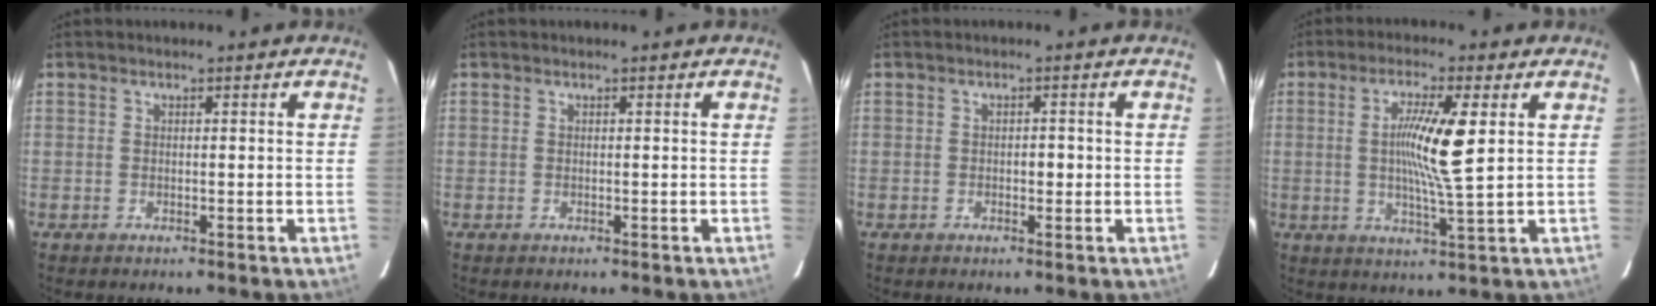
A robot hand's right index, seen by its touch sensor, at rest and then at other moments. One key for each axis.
{"total": 0.0}
{"total": 1.4, "fx": -0.2, "fy": 0.8, "fz": 1.2, "tx": -0.015, "ty": 0.003, "tz": -0.004}
{"total": 9.0, "fx": 1.5, "fy": -0.3, "fz": 8.9, "tx": -0.167, "ty": -0.008, "tz": 0.026}